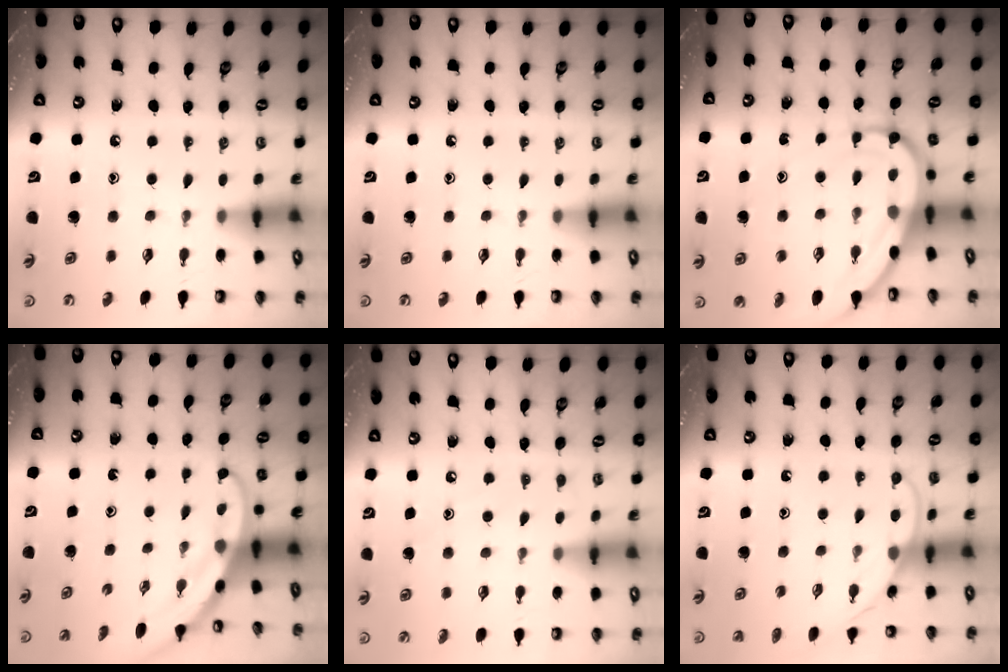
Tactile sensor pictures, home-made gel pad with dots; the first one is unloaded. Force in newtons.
{"total": 0.0}
{"total": 8.9, "press": 8.9, "slide": 0.3}
{"total": 2.9, "press": 2.9, "slide": 0.1}
{"total": 5.9, "press": 5.9, "slide": 0.4}
{"total": 6.6, "press": 6.6, "slide": 0.3}